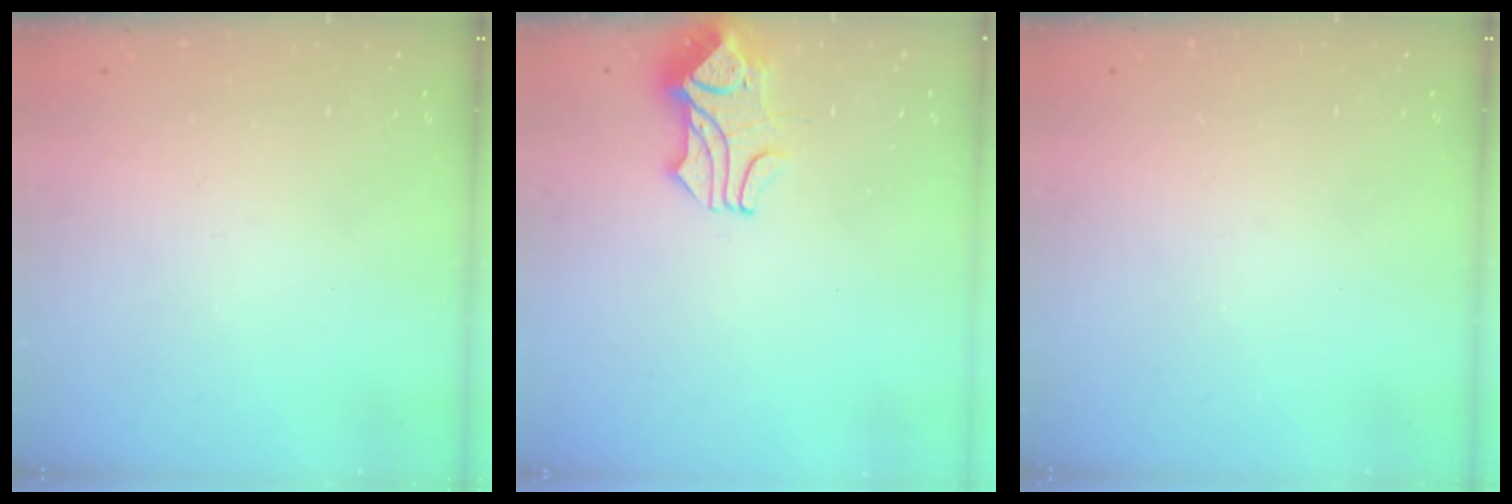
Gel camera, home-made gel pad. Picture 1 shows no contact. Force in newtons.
{"total": 1.8, "press": 1.3, "slide": 1.1}
{"total": 0.0}